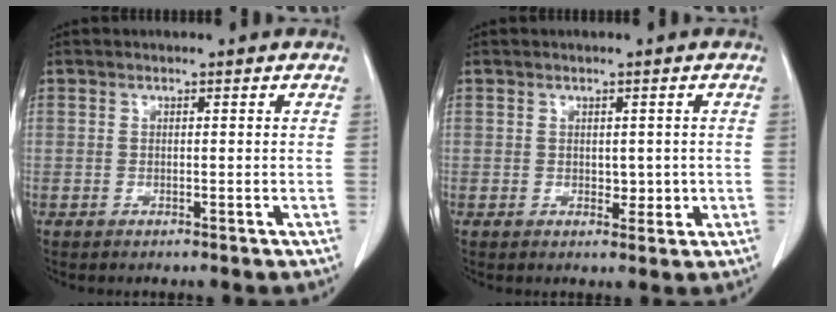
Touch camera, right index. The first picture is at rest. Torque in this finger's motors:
{"motor_torque": [0.08, 0.18, -0.02, 0.00]}